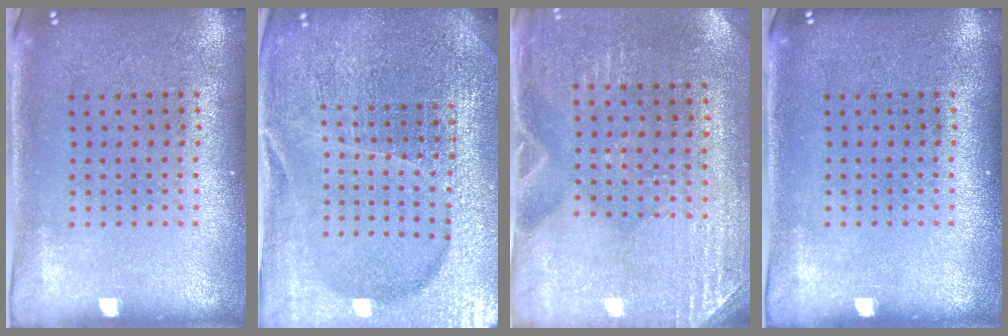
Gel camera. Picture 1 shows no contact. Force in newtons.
{"total": 5.3, "press": 4.8, "slide": 2.2}
{"total": 2.8, "press": 2.6, "slide": 1.0}
{"total": 0.0}